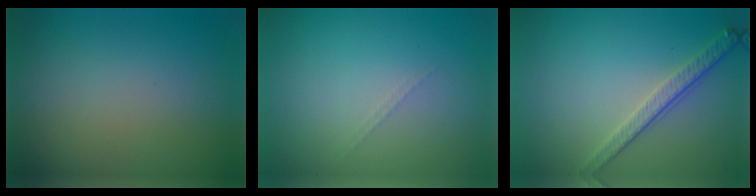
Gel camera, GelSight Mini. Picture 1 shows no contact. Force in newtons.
{"total": 0.6, "press": 0.6, "slide": 0.1}
{"total": 2.8, "press": 2.5, "slide": 1.2}